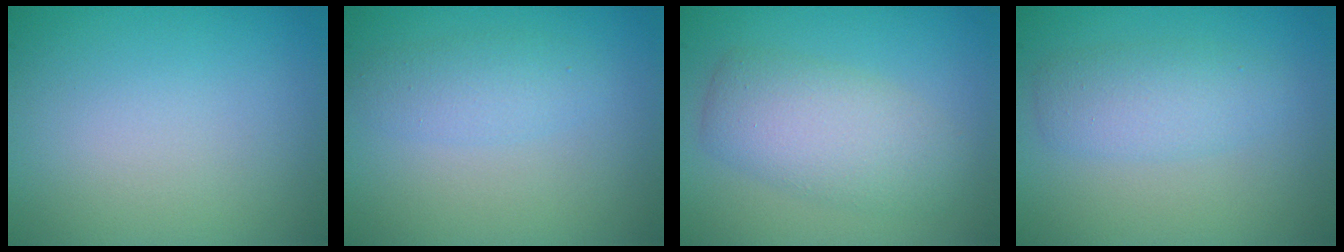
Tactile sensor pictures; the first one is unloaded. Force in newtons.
{"total": 1.0, "press": 1.0, "slide": 0.0}
{"total": 4.8, "press": 4.8, "slide": 0.0}
{"total": 2.9, "press": 2.9, "slide": 0.1}